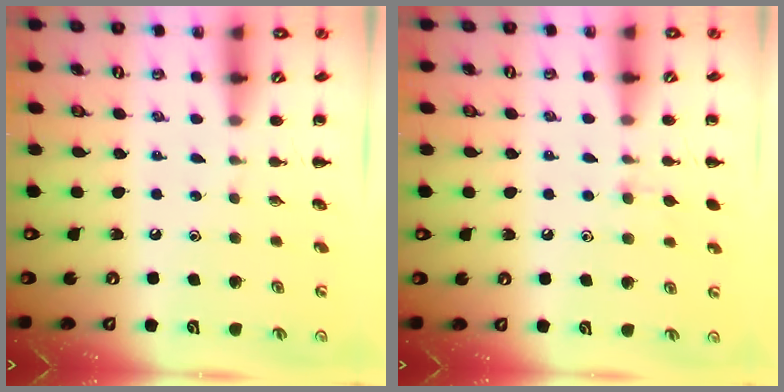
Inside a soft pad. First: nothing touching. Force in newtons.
{"total": 6.4, "press": 6.1, "slide": 1.8}